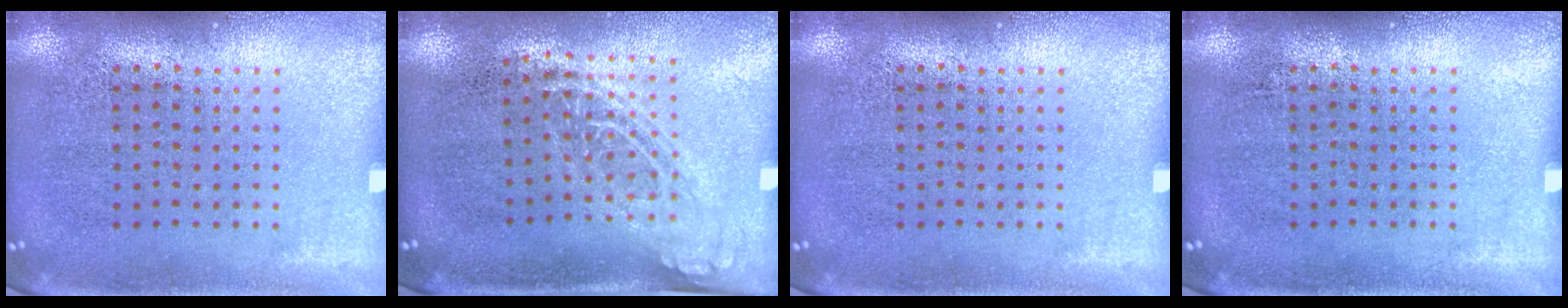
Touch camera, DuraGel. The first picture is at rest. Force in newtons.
{"total": 1.3, "press": 1.0, "slide": 0.8}
{"total": 0.0}
{"total": 0.0}